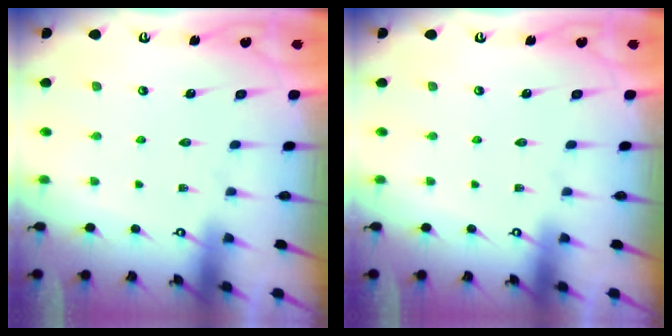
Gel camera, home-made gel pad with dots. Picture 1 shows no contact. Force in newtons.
{"total": 0.0}